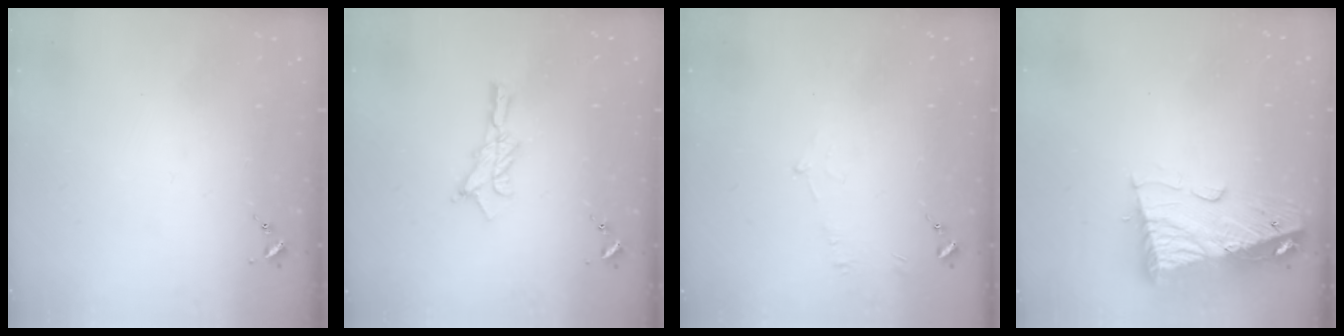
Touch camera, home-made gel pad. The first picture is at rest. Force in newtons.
{"total": 9.5, "press": 9.5, "slide": 0.4}
{"total": 4.5, "press": 4.2, "slide": 1.4}
{"total": 14.6, "press": 14.6, "slide": 1.6}